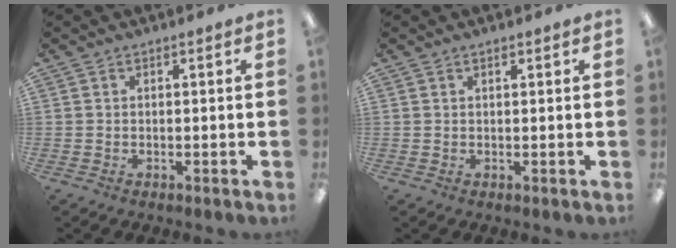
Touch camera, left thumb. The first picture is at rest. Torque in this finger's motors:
{"motor_torque": [-0.18, -0.05, -0.51, 0.30, -0.01]}